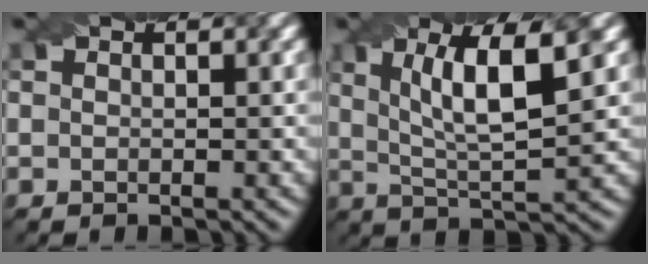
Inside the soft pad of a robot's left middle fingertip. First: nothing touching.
{"total": 7.3, "force": [2.0, 1.7, 6.8], "torque": [-0.114, 0.011, 0.048]}